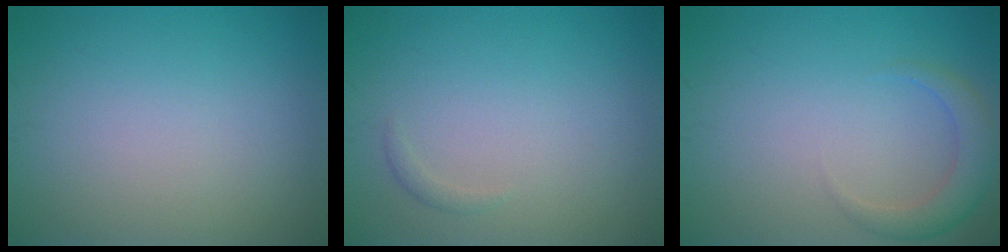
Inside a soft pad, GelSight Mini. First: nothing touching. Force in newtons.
{"total": 0.6, "press": 0.6, "slide": 0.0}
{"total": 2.7, "press": 2.7, "slide": 0.2}